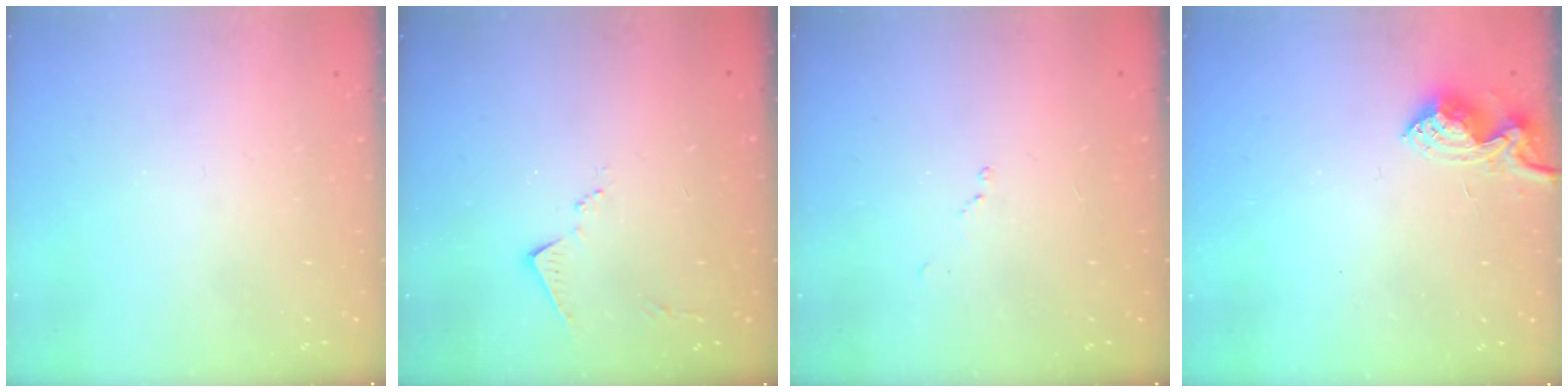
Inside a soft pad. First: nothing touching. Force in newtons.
{"total": 8.1, "press": 8.1, "slide": 0.4}
{"total": 7.6, "press": 7.6, "slide": 0.9}
{"total": 8.7, "press": 8.7, "slide": 0.3}